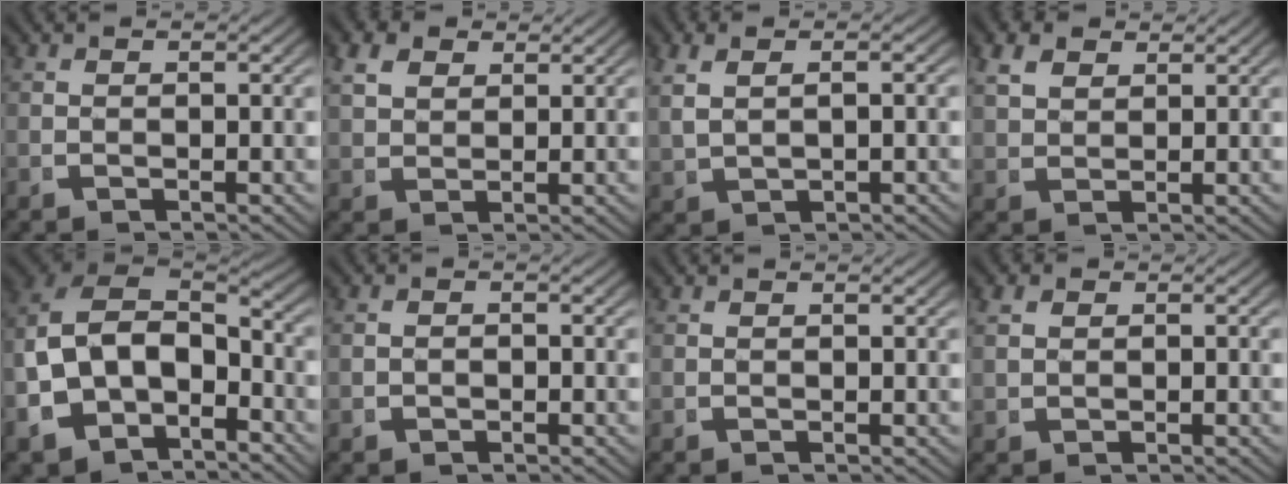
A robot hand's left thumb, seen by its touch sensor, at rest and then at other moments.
{"total": 3.6, "force": [2.6, 1.9, 1.5], "torque": [-0.022, 0.002, 0.050]}
{"total": 2.6, "force": [0.9, 1.3, 2.1], "torque": [-0.052, 0.001, 0.032]}
{"total": 3.3, "force": [2.6, 1.5, 1.3], "torque": [-0.017, 0.004, 0.052]}
{"total": 12.4, "force": [-1.7, 9.7, 7.5], "torque": [-0.194, -0.047, -0.017]}
{"total": 0.7, "force": [-0.5, 0.5, 0.2], "torque": [-0.006, -0.004, -0.009]}
{"total": 0.0}
{"total": 1.6, "force": [0.6, 1.3, 0.8], "torque": [-0.019, -0.006, 0.015]}